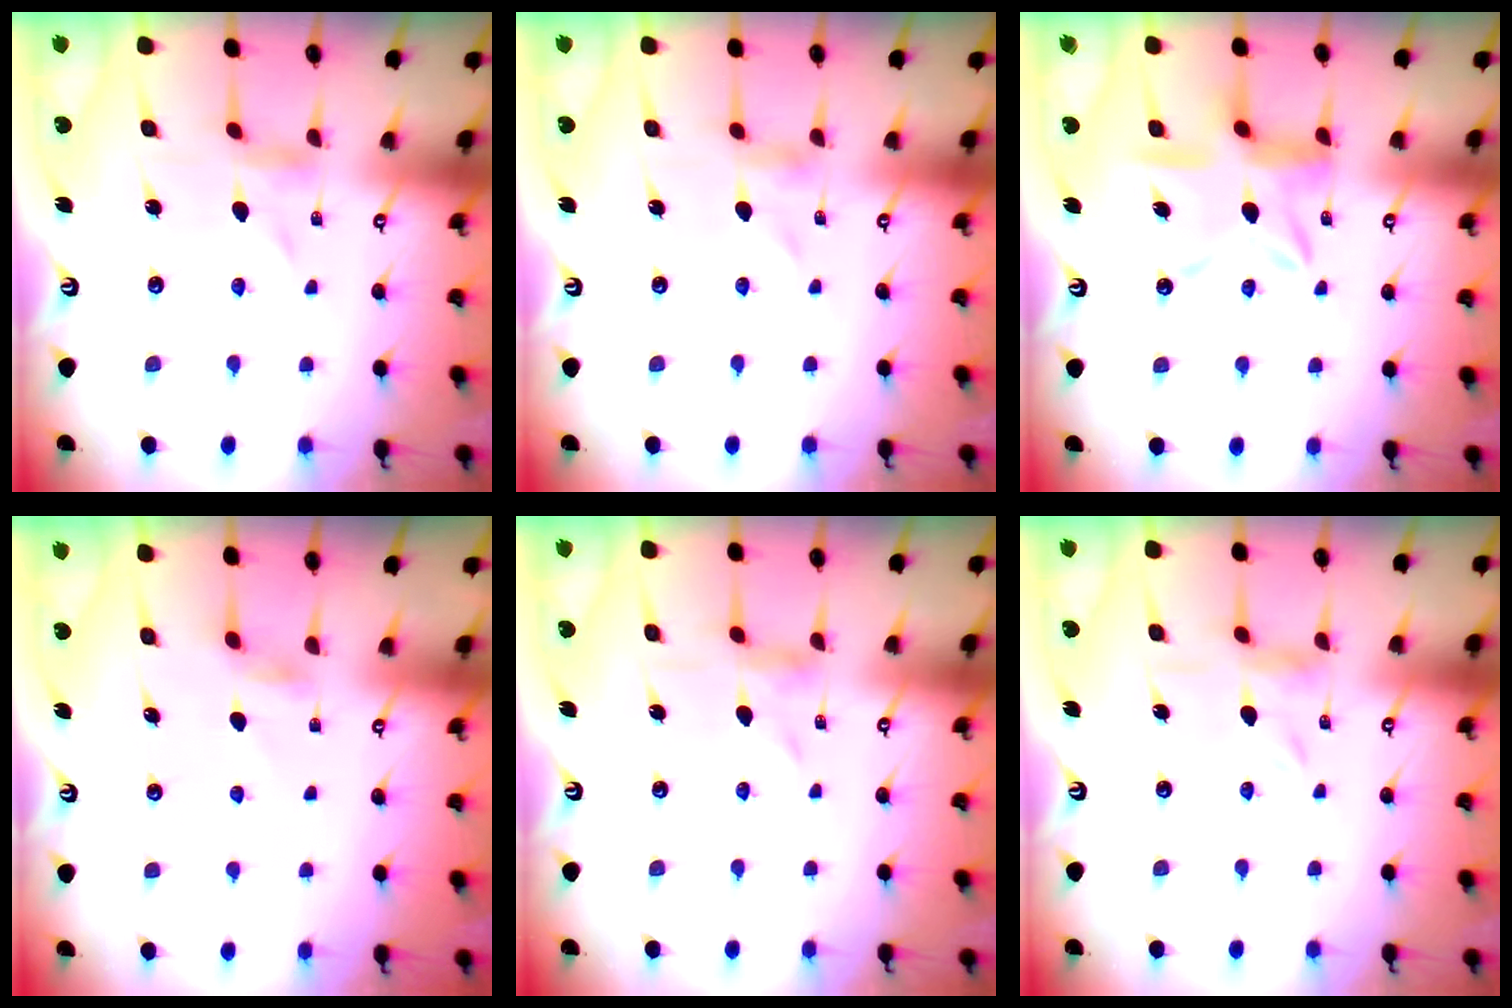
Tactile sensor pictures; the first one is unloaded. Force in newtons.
{"total": 0.0}
{"total": 10.7, "press": 10.6, "slide": 1.0}
{"total": 1.7, "press": 1.7, "slide": 0.3}
{"total": 1.2, "press": 1.1, "slide": 0.3}
{"total": 2.2, "press": 2.2, "slide": 0.2}